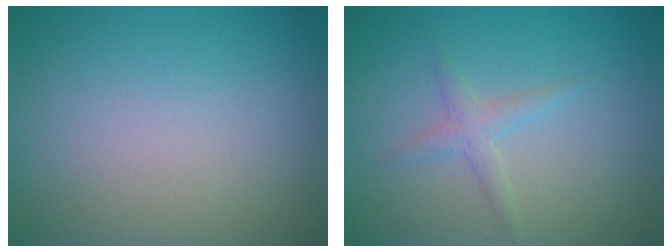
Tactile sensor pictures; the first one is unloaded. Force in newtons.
{"total": 1.5, "press": 1.5, "slide": 0.1}